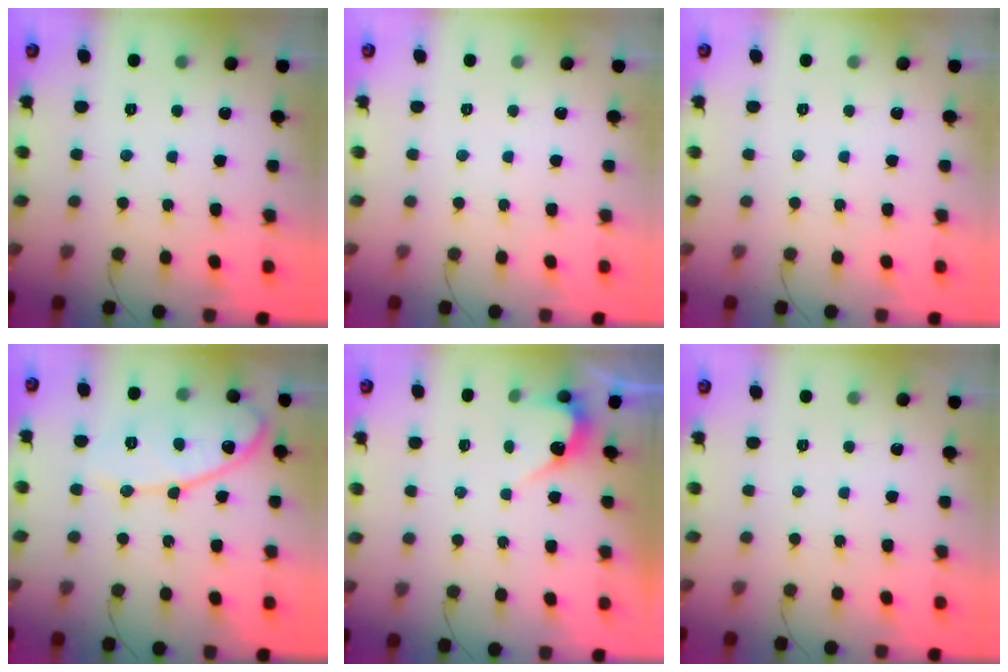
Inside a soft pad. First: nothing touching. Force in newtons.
{"total": 0.0}
{"total": 0.0}
{"total": 12.9, "press": 12.9, "slide": 0.9}
{"total": 3.7, "press": 3.7, "slide": 0.2}
{"total": 0.0}